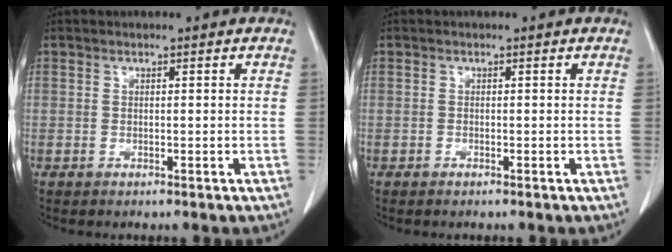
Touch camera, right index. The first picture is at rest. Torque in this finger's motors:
{"motor_torque": [-0.09, 0.06, -0.05, -0.05]}